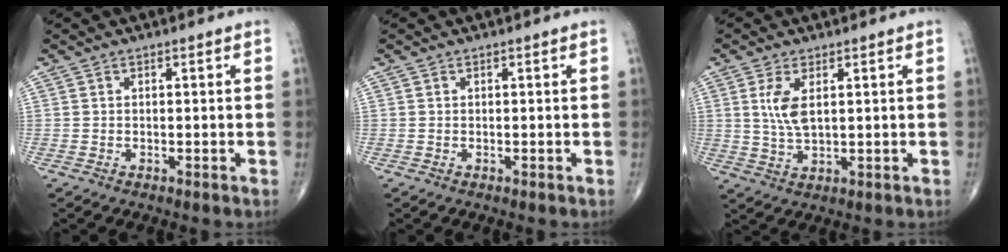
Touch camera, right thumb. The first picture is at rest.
{"total": 0.0}
{"total": 5.6, "force": [1.5, 2.5, 4.8], "torque": [-0.101, -0.010, 0.037]}